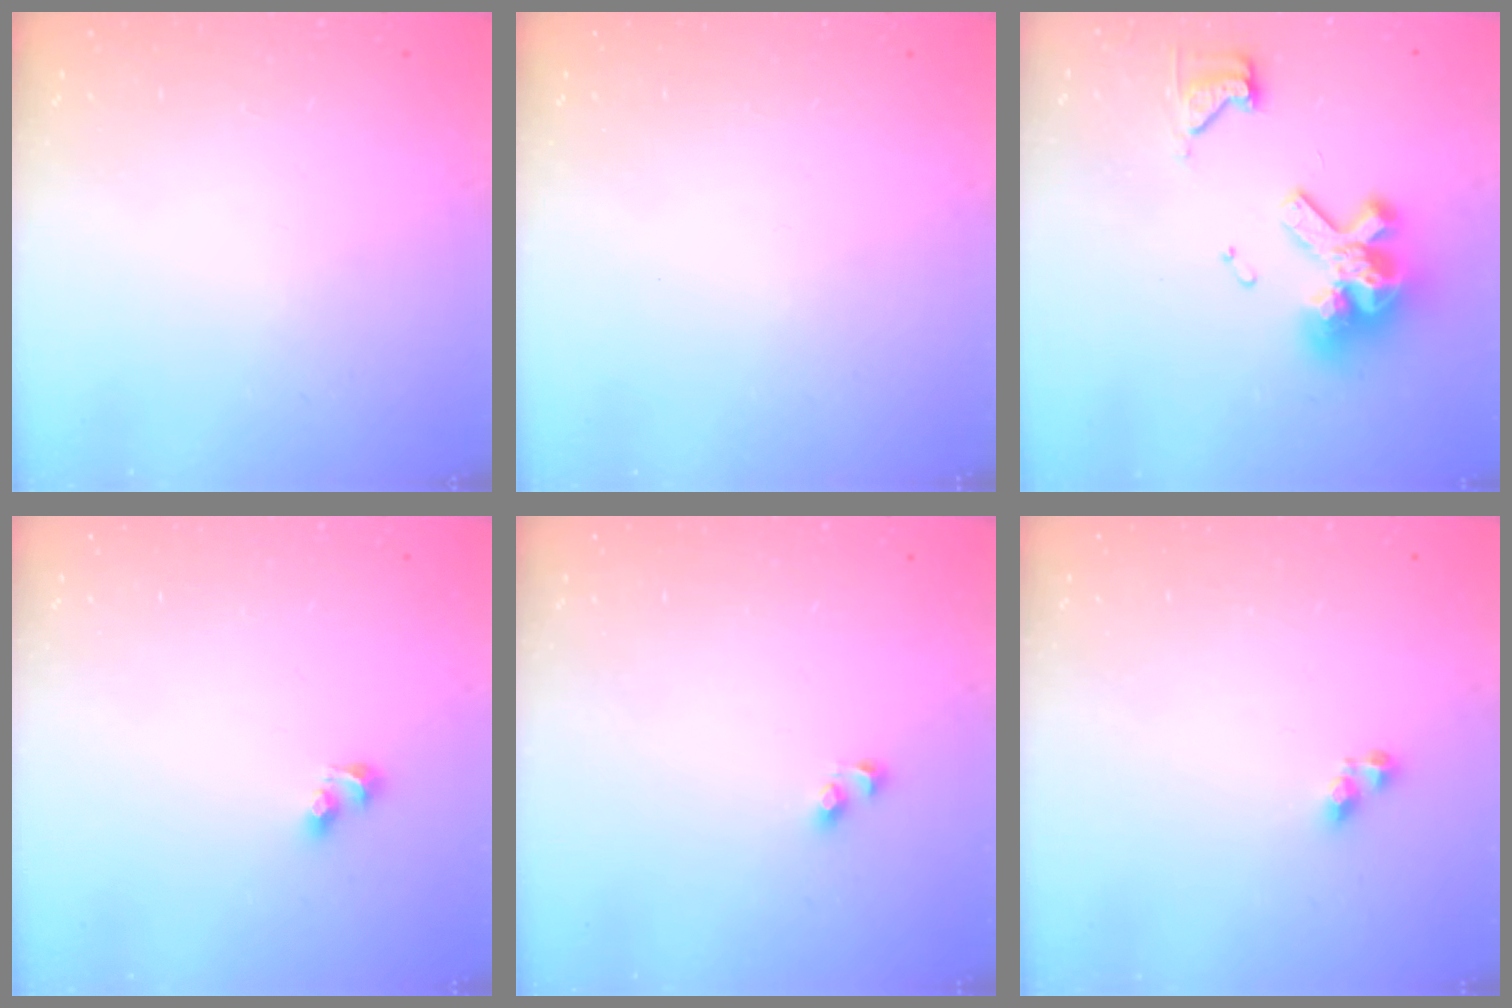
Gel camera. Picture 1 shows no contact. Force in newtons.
{"total": 0.0}
{"total": 14.8, "press": 14.7, "slide": 1.8}
{"total": 3.5, "press": 3.1, "slide": 1.6}
{"total": 2.5, "press": 2.5, "slide": 0.3}
{"total": 4.2, "press": 4.1, "slide": 0.6}